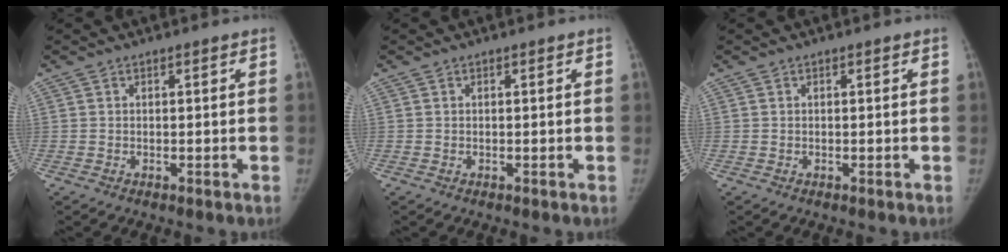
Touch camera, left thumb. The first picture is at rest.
{"total": 0.0}
{"total": 0.0}